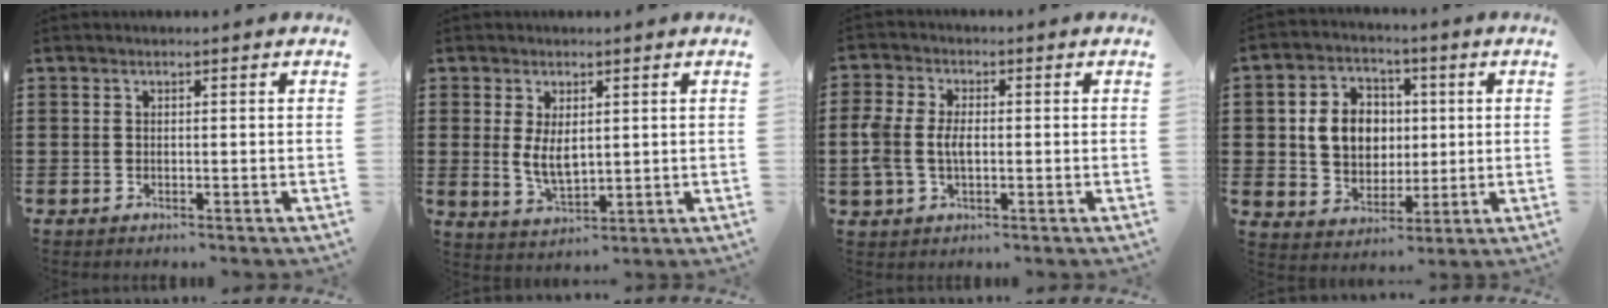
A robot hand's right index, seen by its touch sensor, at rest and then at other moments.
{"total": 4.4, "force": [0.7, 2.2, 3.8], "torque": [-0.067, 0.001, 0.012]}
{"total": 4.8, "force": [-0.4, 2.9, 3.8], "torque": [-0.104, -0.002, -0.017]}
{"total": 7.8, "force": [0.7, 6.7, 3.9], "torque": [-0.084, 0.017, 0.009]}